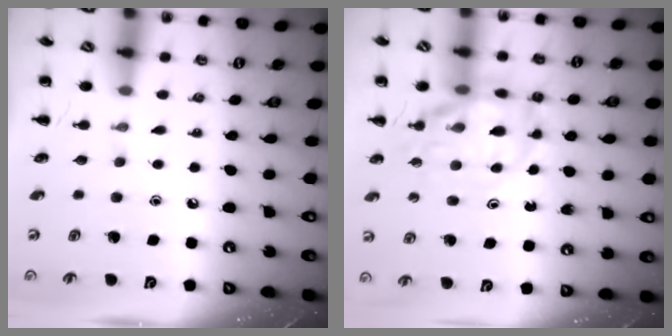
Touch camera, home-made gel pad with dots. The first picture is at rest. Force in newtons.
{"total": 14.1, "press": 13.6, "slide": 3.7}